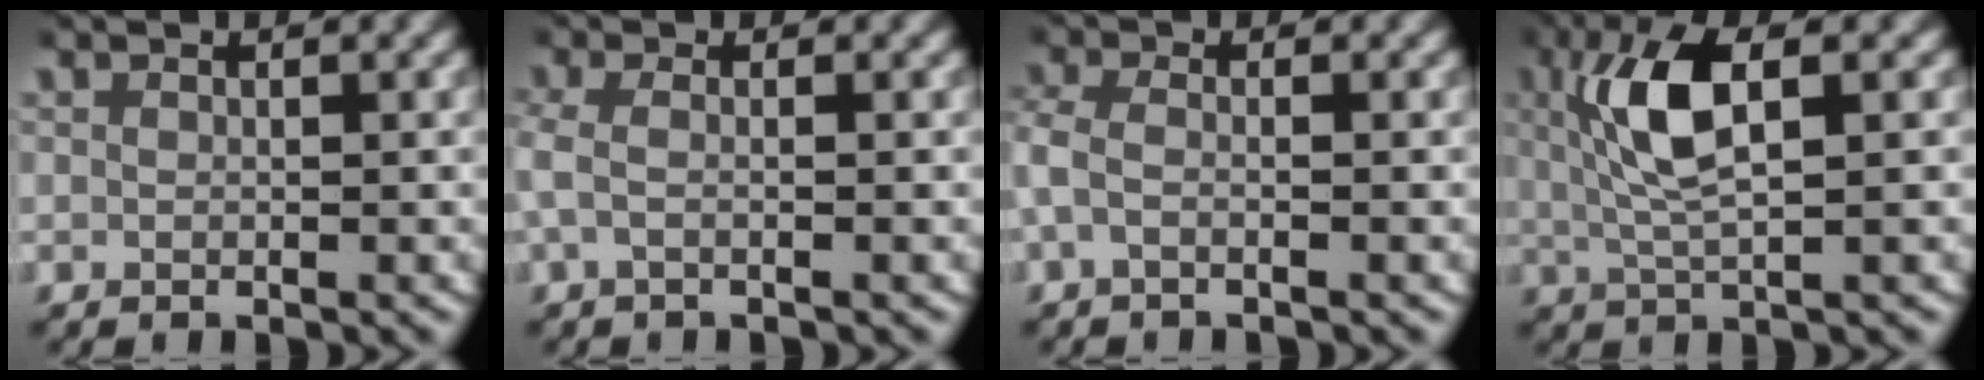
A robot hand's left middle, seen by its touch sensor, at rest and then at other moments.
{"total": 2.1, "force": [-0.3, 0.9, 1.9], "torque": [-0.053, -0.001, -0.007]}
{"total": 2.4, "force": [-0.6, 1.3, 1.9], "torque": [-0.059, -0.005, -0.011]}
{"total": 5.8, "force": [1.4, 1.5, 5.4], "torque": [-0.116, 0.007, 0.021]}